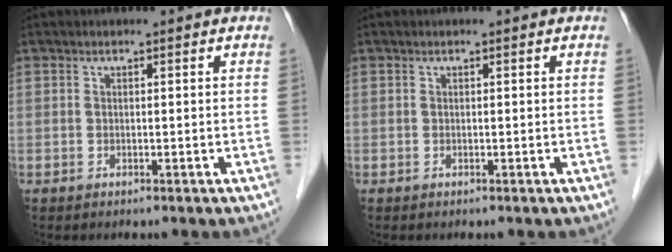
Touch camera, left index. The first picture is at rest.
{"total": 0.0}